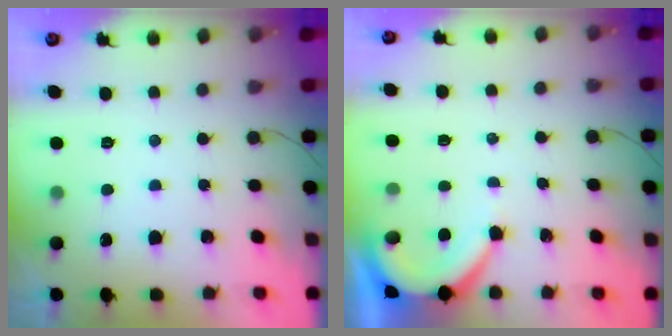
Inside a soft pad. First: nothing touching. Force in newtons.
{"total": 5.5, "press": 5.5, "slide": 0.5}